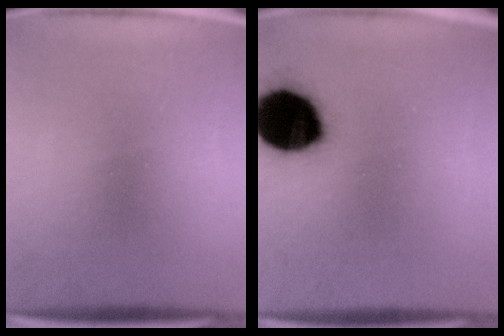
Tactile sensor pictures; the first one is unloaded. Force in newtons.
{"total": 18.2}